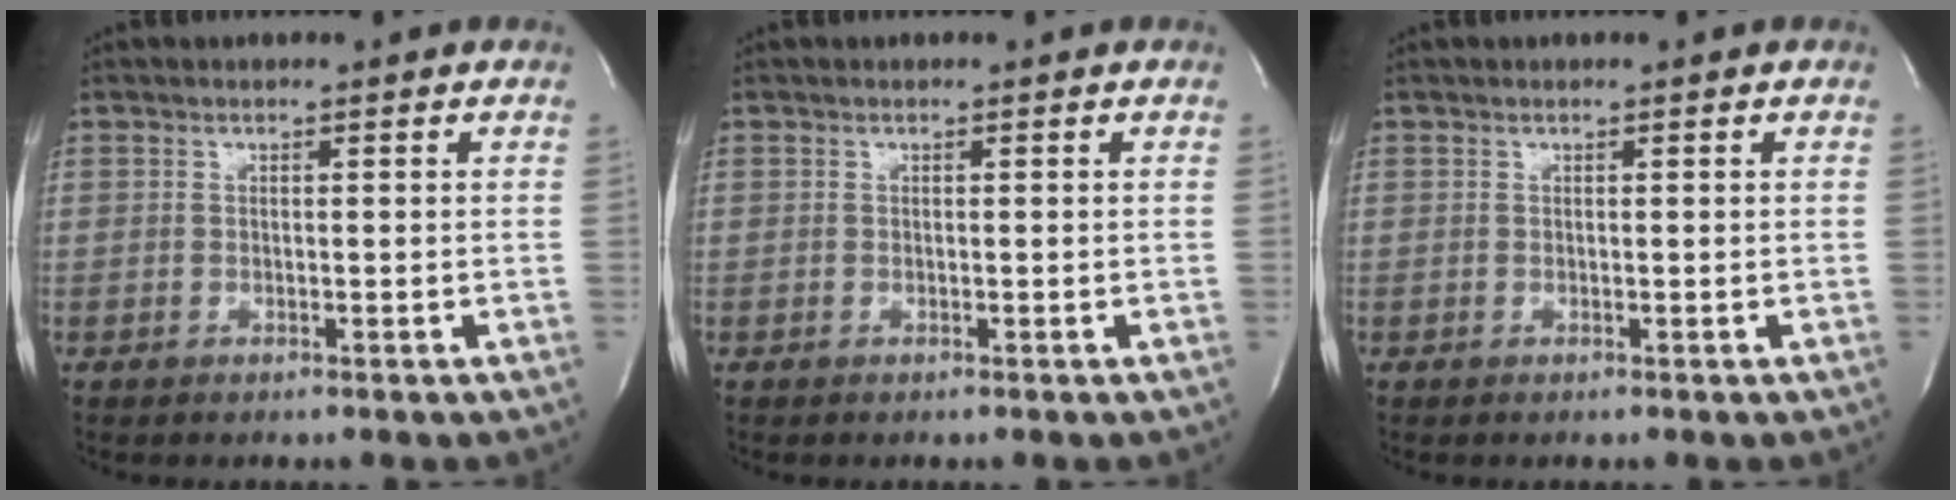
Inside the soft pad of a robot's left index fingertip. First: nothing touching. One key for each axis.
{"total": 0.0}
{"total": 0.0}